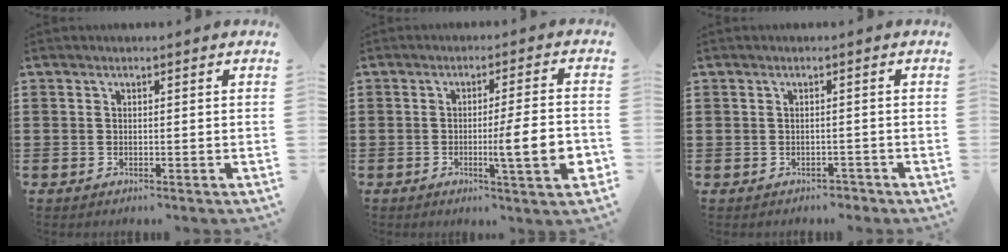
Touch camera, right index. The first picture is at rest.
{"total": 9.3, "force": [-2.0, 1.0, 9.0], "torque": [-0.130, -0.013, -0.034]}
{"total": 1.0, "force": [-0.8, 0.7, -0.1], "torque": [-0.002, 0.002, -0.018]}